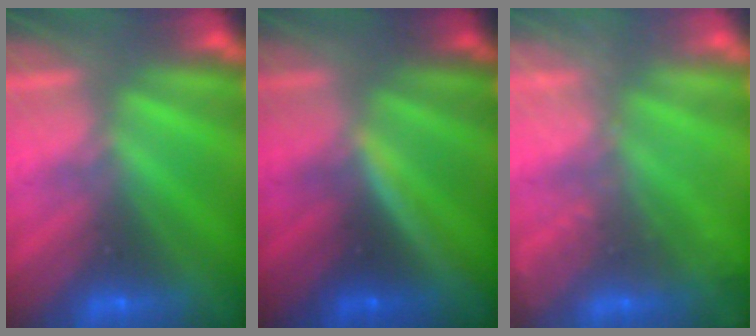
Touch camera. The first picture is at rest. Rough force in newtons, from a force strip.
{"total": 3.4}
{"total": 2.4}